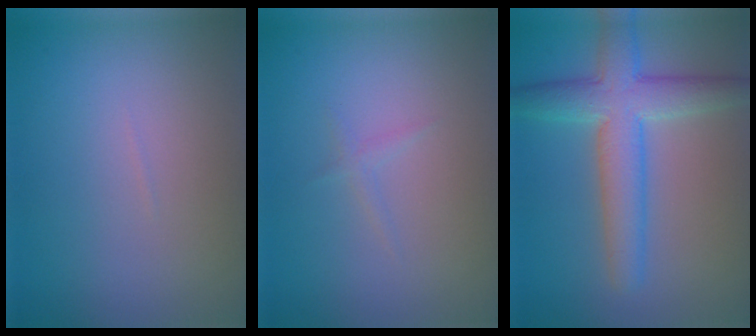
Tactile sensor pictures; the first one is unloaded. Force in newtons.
{"total": 0.7, "press": 0.7, "slide": 0.1}
{"total": 5.9, "press": 5.9, "slide": 0.3}